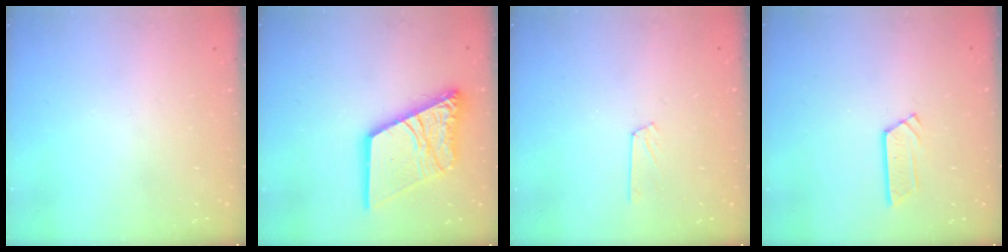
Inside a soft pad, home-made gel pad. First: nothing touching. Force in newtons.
{"total": 18.7, "press": 18.6, "slide": 2.5}
{"total": 2.5, "press": 2.4, "slide": 0.3}
{"total": 4.3, "press": 4.2, "slide": 0.3}